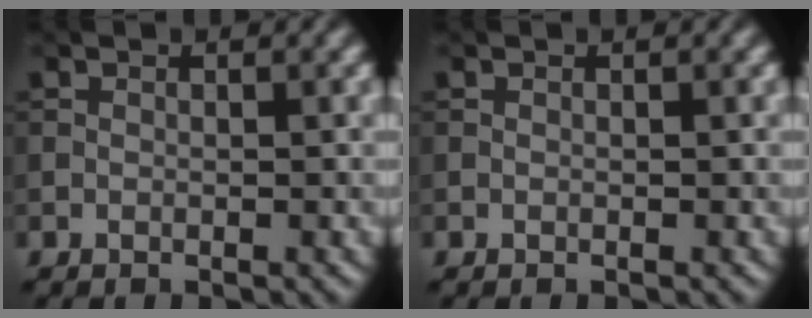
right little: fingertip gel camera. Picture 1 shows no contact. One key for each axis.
{"total": 0.0}